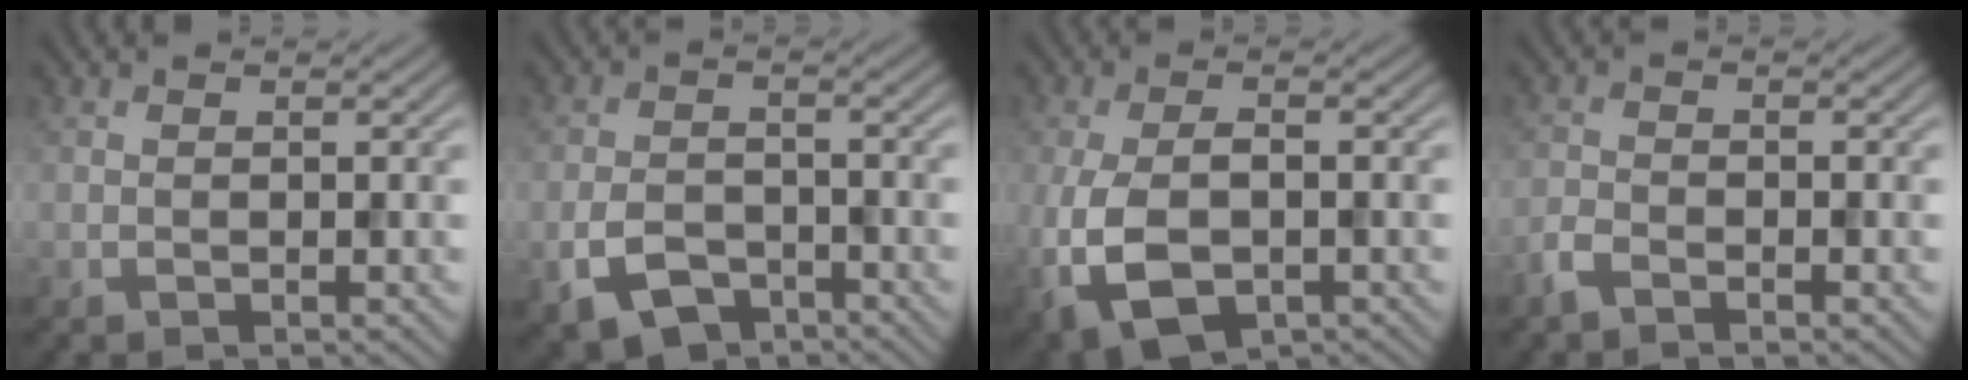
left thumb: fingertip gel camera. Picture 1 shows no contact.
{"total": 5.1, "force": [-3.1, 3.0, 2.7], "torque": [-0.059, -0.006, -0.063]}
{"total": 7.8, "force": [-2.8, 4.4, 5.8], "torque": [-0.140, -0.018, -0.055]}
{"total": 2.1, "force": [-1.7, 0.6, 1.0], "torque": [-0.028, -0.003, -0.043]}